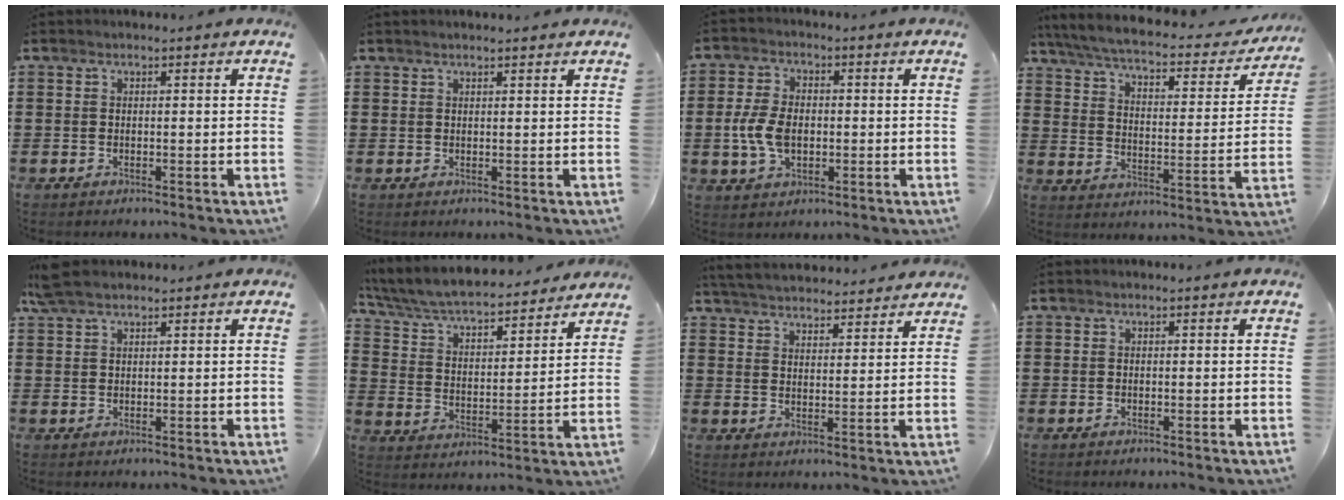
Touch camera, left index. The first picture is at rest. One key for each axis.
{"total": 0.9, "fx": 0.8, "fy": 0.0, "fz": 0.4, "tx": -0.008, "ty": 0.000, "tz": 0.015}
{"total": 6.5, "fx": -0.7, "fy": 4.1, "fz": 5.1, "tx": -0.121, "ty": 0.002, "tz": -0.019}
{"total": 4.7, "fx": 4.1, "fy": 0.4, "fz": 2.3, "tx": -0.066, "ty": -0.033, "tz": 0.063}
{"total": 3.5, "fx": 2.7, "fy": 1.0, "fz": 2.0, "tx": -0.046, "ty": 0.006, "tz": 0.052}
{"total": 6.3, "fx": 5.9, "fy": 0.6, "fz": 2.2, "tx": -0.069, "ty": -0.046, "tz": 0.097}
{"total": 4.7, "fx": 4.6, "fy": 0.3, "fz": 0.5, "tx": -0.028, "ty": -0.024, "tz": 0.082}
{"total": 0.0}